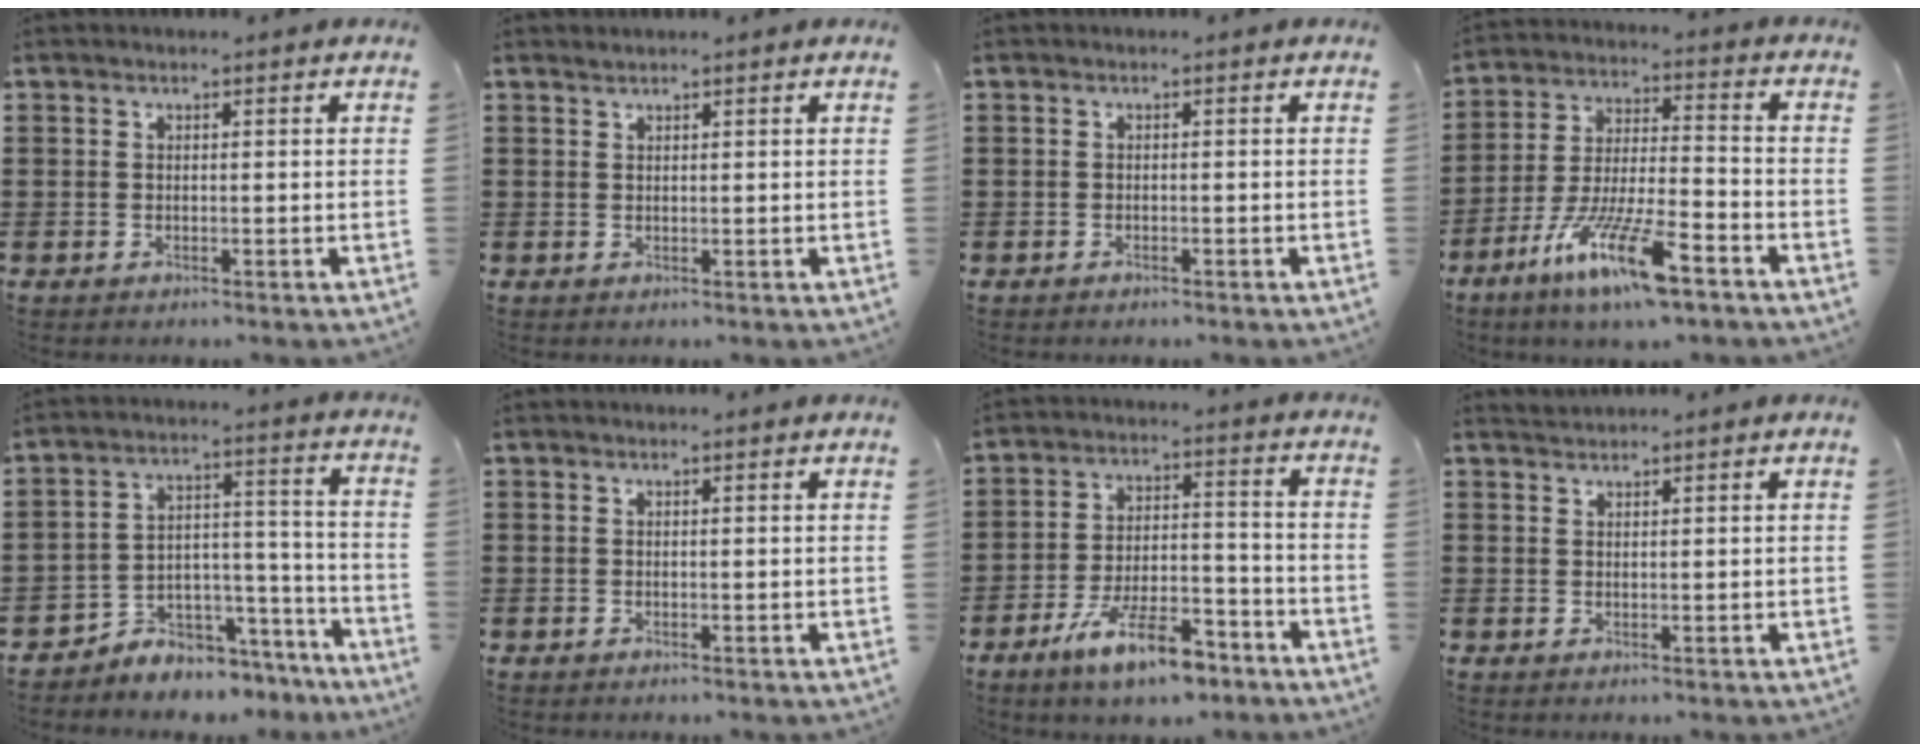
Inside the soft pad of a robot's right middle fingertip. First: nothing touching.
{"total": 0.5, "force": [0.5, 0.0, 0.0], "torque": [-0.002, -0.003, 0.011]}
{"total": 0.6, "force": [-0.5, 0.1, 0.1], "torque": [-0.003, 0.000, -0.011]}
{"total": 12.6, "force": [-8.2, 2.4, 9.2], "torque": [-0.184, 0.007, -0.156]}
{"total": 5.2, "force": [-4.9, 1.8, 0.1], "torque": [-0.005, 0.012, -0.099]}
{"total": 0.0}
{"total": 10.4, "force": [-7.4, 2.9, 6.7], "torque": [-0.130, 0.017, -0.140]}
{"total": 1.4, "force": [1.4, 0.0, 0.2], "torque": [-0.007, 0.001, 0.027]}